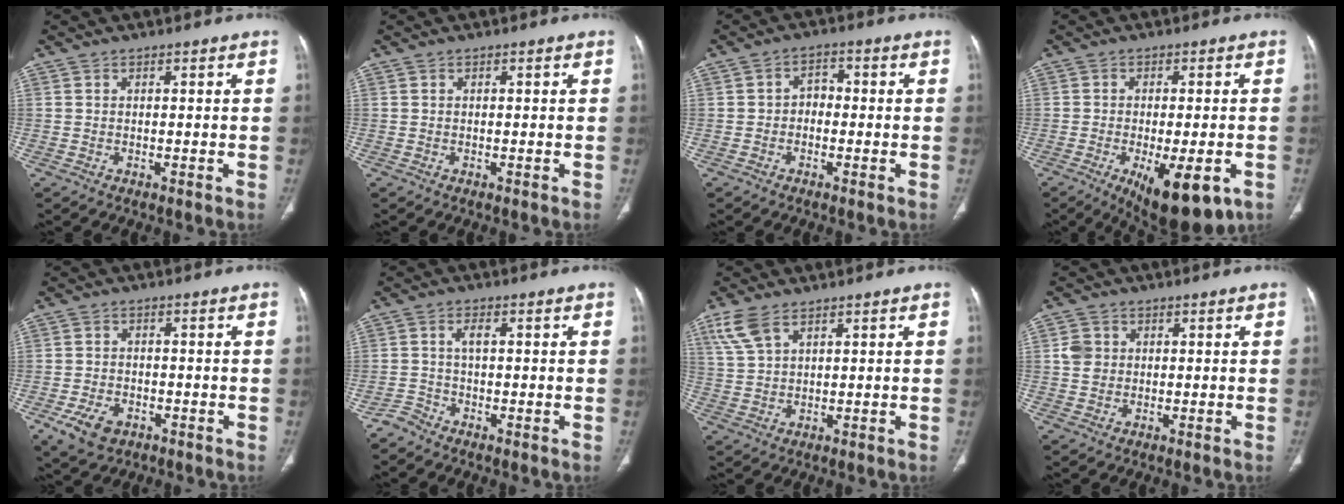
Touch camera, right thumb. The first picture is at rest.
{"total": 0.0}
{"total": 3.2, "force": [-0.5, 2.6, 1.8], "torque": [-0.013, 0.015, -0.019]}
{"total": 14.0, "force": [-5.7, 5.4, 11.5], "torque": [-0.144, -0.007, -0.069]}
{"total": 6.3, "force": [-2.9, 4.1, 3.7], "torque": [-0.069, 0.009, -0.046]}
{"total": 1.9, "force": [-1.2, 1.1, 1.0], "torque": [-0.019, 0.011, -0.025]}
{"total": 5.9, "force": [3.7, 2.7, 3.8], "torque": [-0.087, -0.002, 0.084]}
{"total": 3.3, "force": [0.5, 3.0, 1.4], "torque": [-0.012, 0.004, 0.010]}